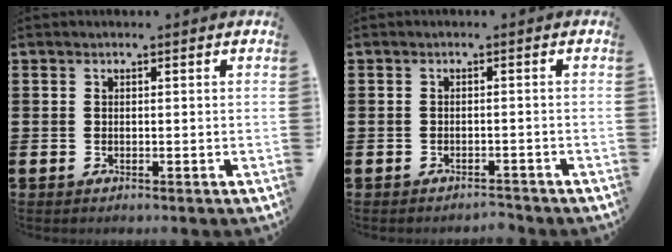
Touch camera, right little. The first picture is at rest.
{"total": 1.2, "force": [-1.2, 0.0, 0.1], "torque": [-0.005, 0.002, -0.024]}